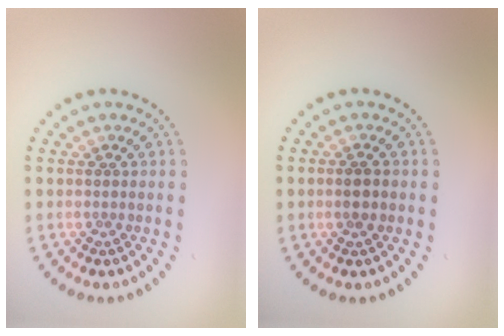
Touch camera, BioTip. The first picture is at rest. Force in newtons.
{"total": 1.6, "press": 1.5, "slide": 0.3}